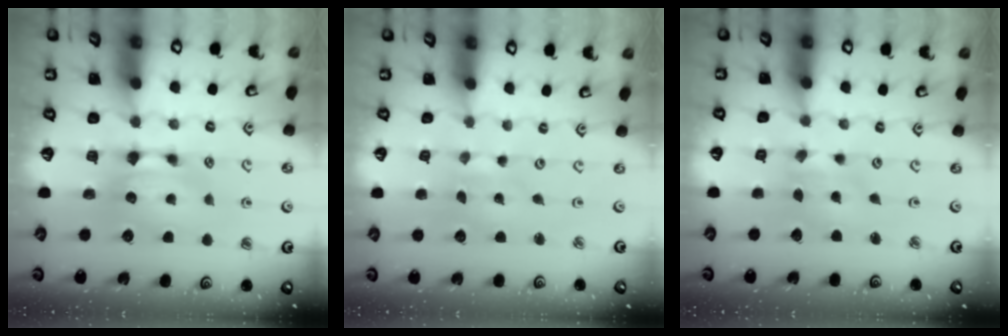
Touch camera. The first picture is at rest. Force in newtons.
{"total": 6.0, "press": 6.0, "slide": 0.4}
{"total": 1.7, "press": 1.3, "slide": 1.0}